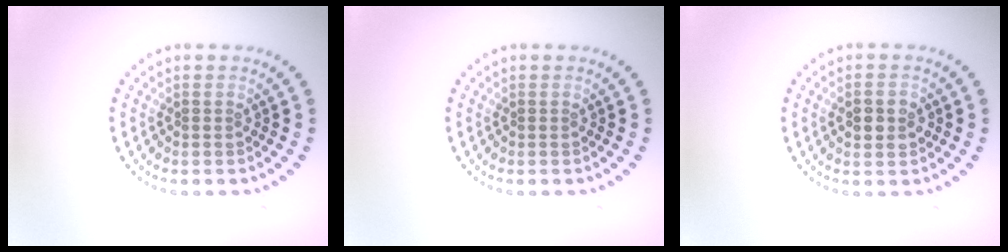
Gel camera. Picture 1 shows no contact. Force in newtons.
{"total": 0.0}
{"total": 2.4, "press": 2.4, "slide": 0.3}